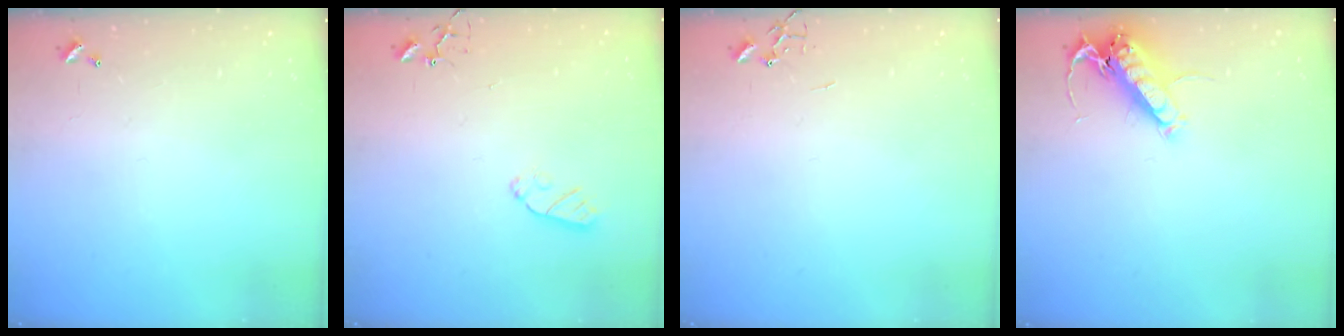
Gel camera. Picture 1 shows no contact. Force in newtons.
{"total": 6.2, "press": 6.2, "slide": 0.0}
{"total": 0.0}
{"total": 14.1, "press": 14.0, "slide": 1.8}